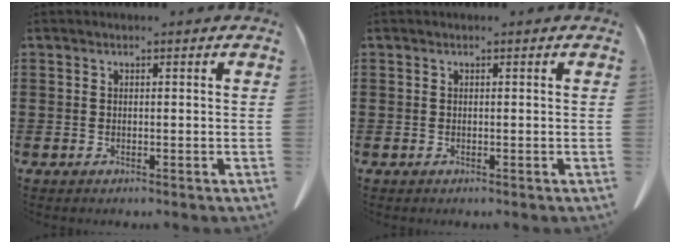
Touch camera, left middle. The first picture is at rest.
{"total": 0.0}